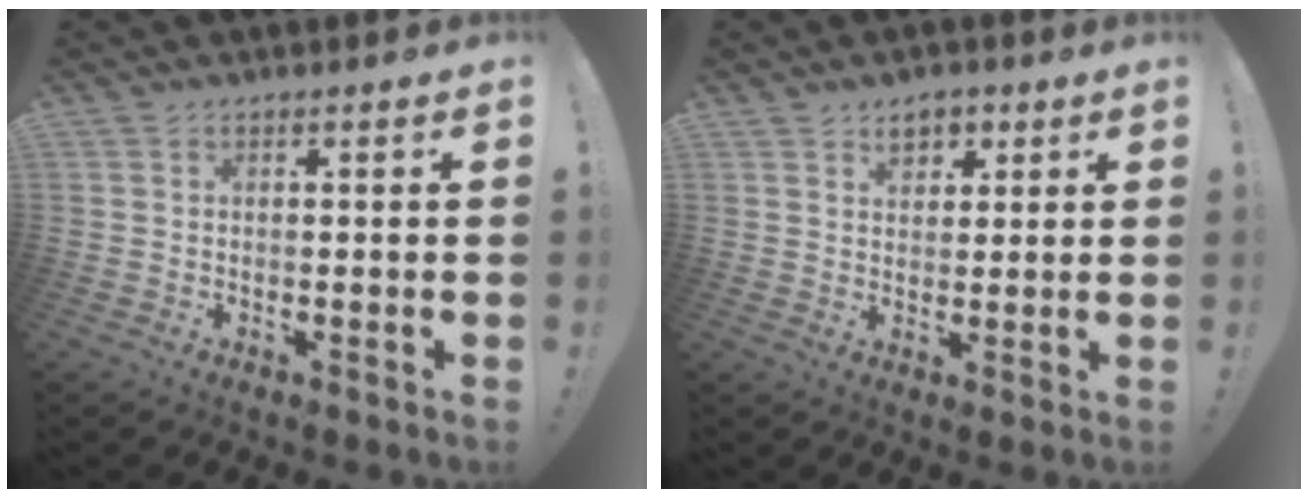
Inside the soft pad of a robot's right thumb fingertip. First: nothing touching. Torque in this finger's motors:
{"motor_torque": [0.00, 0.01, 0.18, 0.37, 0.05]}